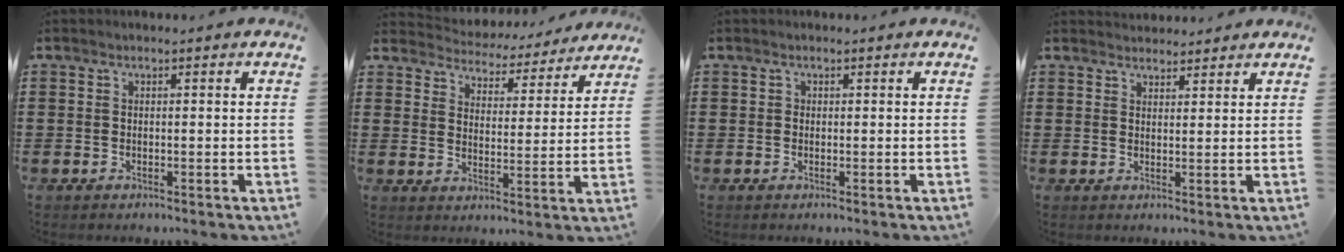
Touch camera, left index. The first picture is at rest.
{"total": 4.7, "force": [4.7, 0.4, -0.1], "torque": [-0.026, -0.037, 0.078]}
{"total": 0.5, "force": [0.1, 0.5, 0.1], "torque": [-0.003, 0.004, 0.001]}
{"total": 2.2, "force": [2.1, 0.4, -0.1], "torque": [-0.004, -0.001, 0.042]}